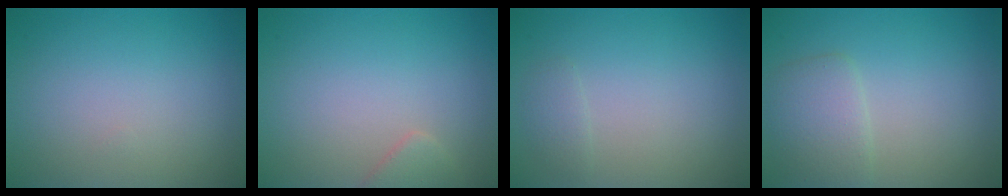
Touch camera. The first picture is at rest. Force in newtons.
{"total": 1.4, "press": 1.4, "slide": 0.1}
{"total": 0.9, "press": 0.9, "slide": 0.0}
{"total": 2.7, "press": 2.7, "slide": 0.1}